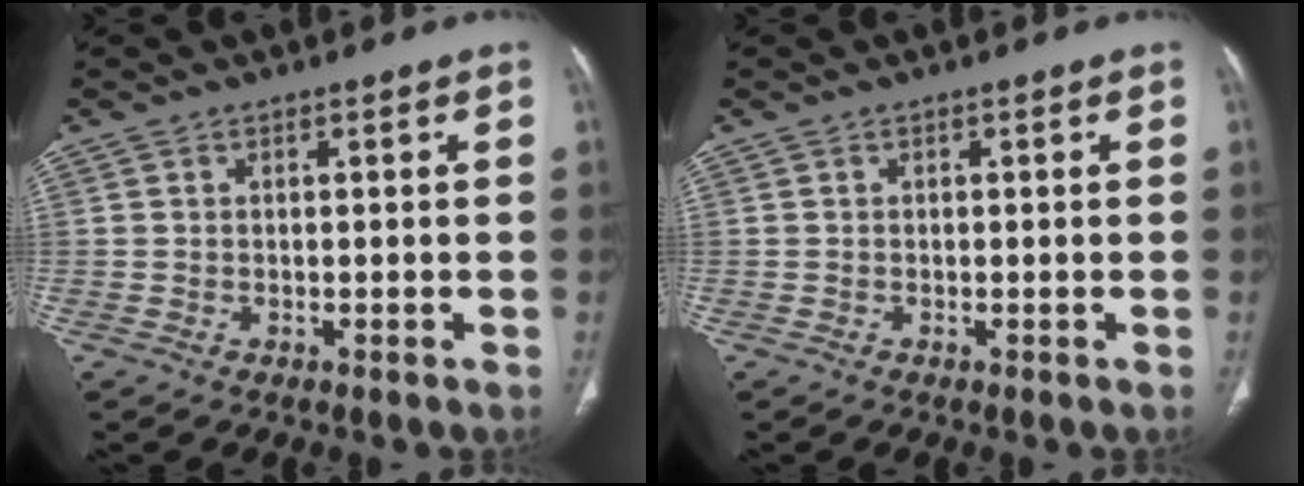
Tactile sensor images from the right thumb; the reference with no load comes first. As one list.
[{"total": 0.0}]